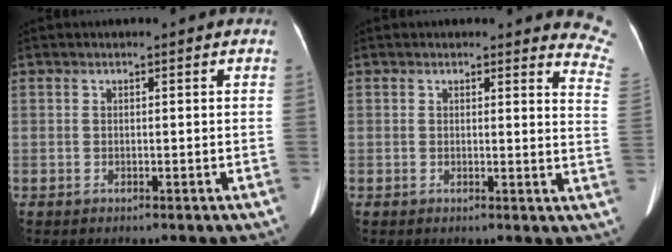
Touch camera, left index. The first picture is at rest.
{"total": 7.7, "force": [7.7, 1.0, 0.4], "torque": [0.024, -0.076, 0.038]}